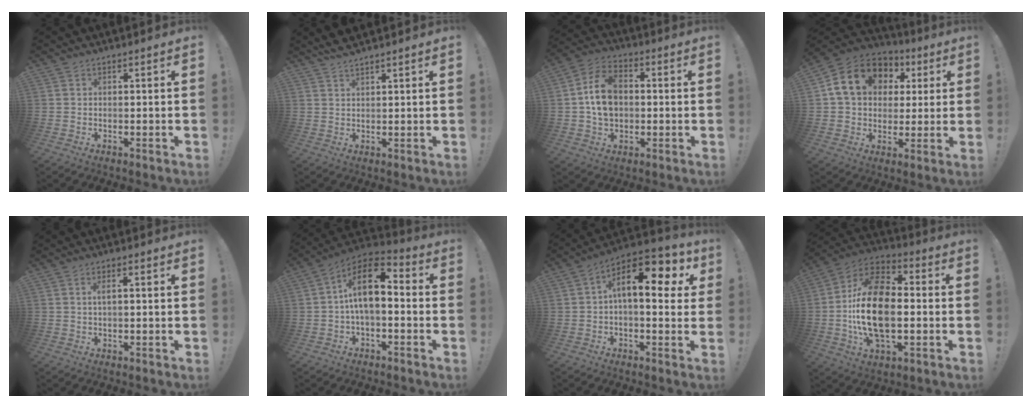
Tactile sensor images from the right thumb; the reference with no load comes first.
{"total": 3.0, "force": [2.8, 0.1, 1.2], "torque": [-0.030, -0.013, 0.052]}
{"total": 12.1, "force": [0.7, 9.2, 7.8], "torque": [-0.125, 0.014, 0.016]}
{"total": 16.1, "force": [5.4, 12.5, 8.5], "torque": [-0.127, -0.005, 0.108]}
{"total": 2.5, "force": [0.3, 0.4, 2.4], "torque": [-0.041, 0.001, 0.002]}
{"total": 13.5, "force": [1.4, 6.8, 11.6], "torque": [-0.195, 0.008, 0.026]}
{"total": 15.1, "force": [4.1, 6.5, 13.0], "torque": [-0.194, -0.010, 0.062]}
{"total": 22.0, "force": [-1.7, 13.2, 17.5], "torque": [-0.316, 0.015, -0.027]}